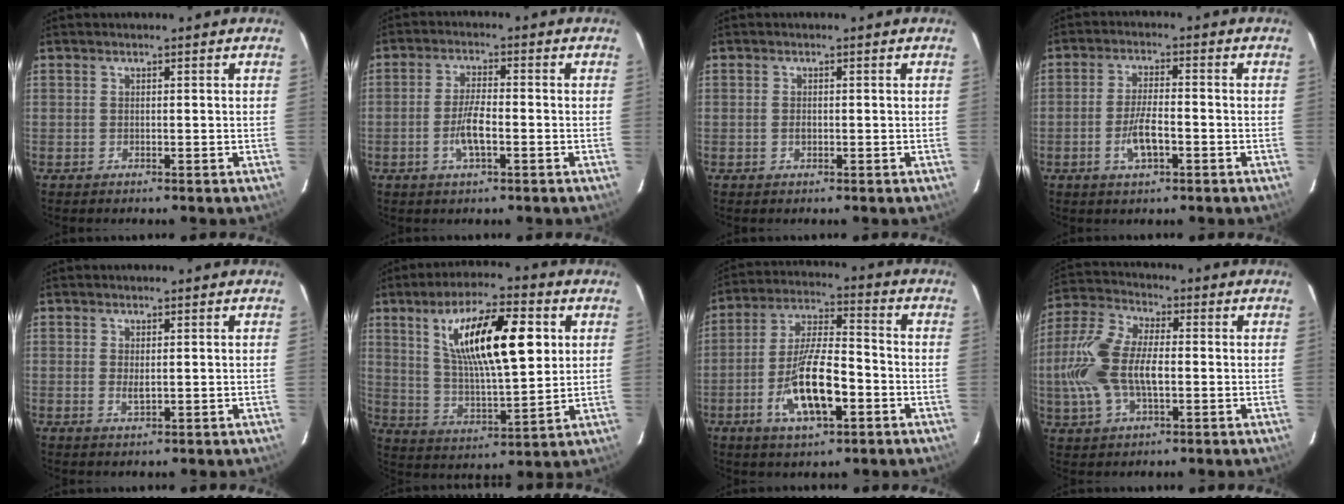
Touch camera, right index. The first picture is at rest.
{"total": 5.4, "force": [-1.9, 1.6, 4.8], "torque": [-0.096, -0.001, -0.037]}
{"total": 1.0, "force": [-0.2, 0.8, 0.6], "torque": [-0.010, 0.000, -0.004]}
{"total": 6.1, "force": [-2.4, 1.9, 5.2], "torque": [-0.104, -0.003, -0.042]}
{"total": 1.8, "force": [0.1, 0.8, 1.6], "torque": [-0.030, -0.004, 0.003]}
{"total": 17.9, "force": [5.8, 5.5, 16.0], "torque": [-0.278, 0.012, 0.108]}
{"total": 13.7, "force": [-5.0, 4.5, 12.0], "torque": [-0.241, -0.006, -0.086]}
{"total": 14.3, "force": [-1.3, 7.3, 12.3], "torque": [-0.272, 0.012, -0.026]}